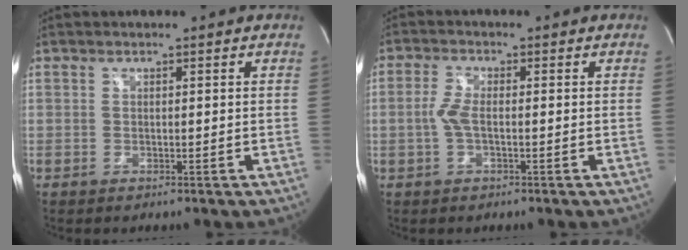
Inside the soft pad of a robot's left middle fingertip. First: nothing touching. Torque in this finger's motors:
{"motor_torque": [0.77, 0.45, 0.42, 0.10]}